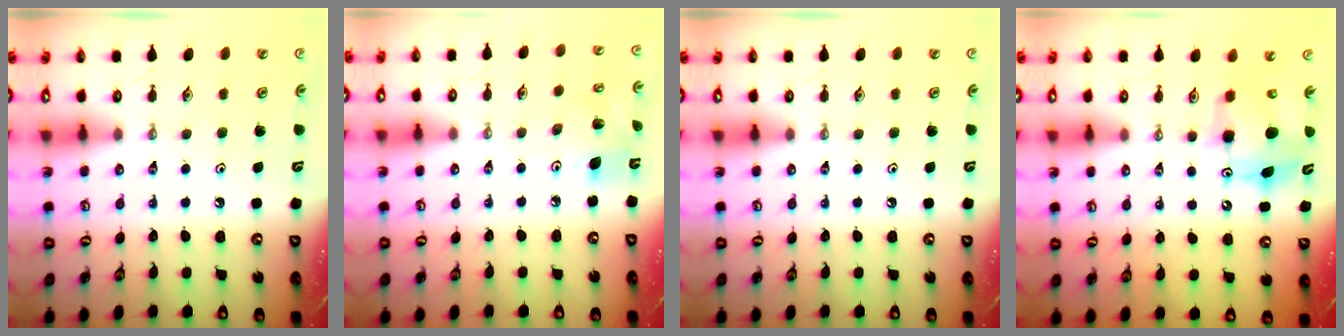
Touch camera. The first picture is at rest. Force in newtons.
{"total": 8.0, "press": 7.8, "slide": 1.7}
{"total": 0.0}
{"total": 9.3, "press": 9.3, "slide": 0.6}